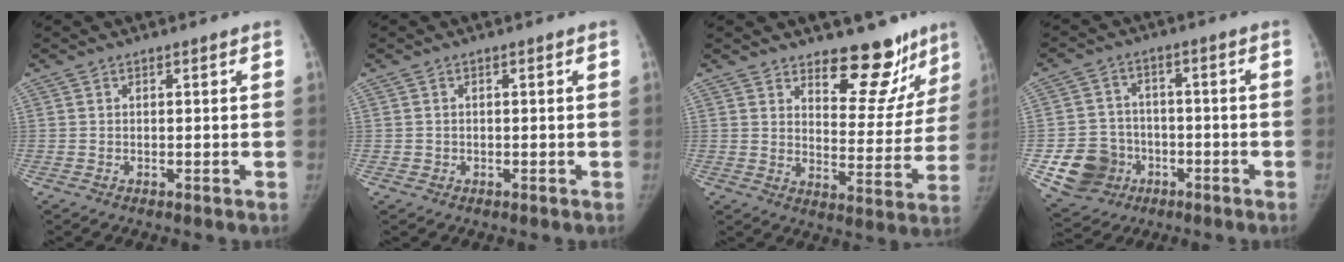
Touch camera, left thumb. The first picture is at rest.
{"total": 0.9, "force": [-0.2, 0.9, 0.0], "torque": [0.006, 0.005, -0.004]}
{"total": 14.0, "force": [11.2, 6.0, 5.8], "torque": [-0.016, -0.096, 0.153]}
{"total": 10.9, "force": [-3.8, 9.6, 3.4], "torque": [-0.043, 0.022, -0.053]}